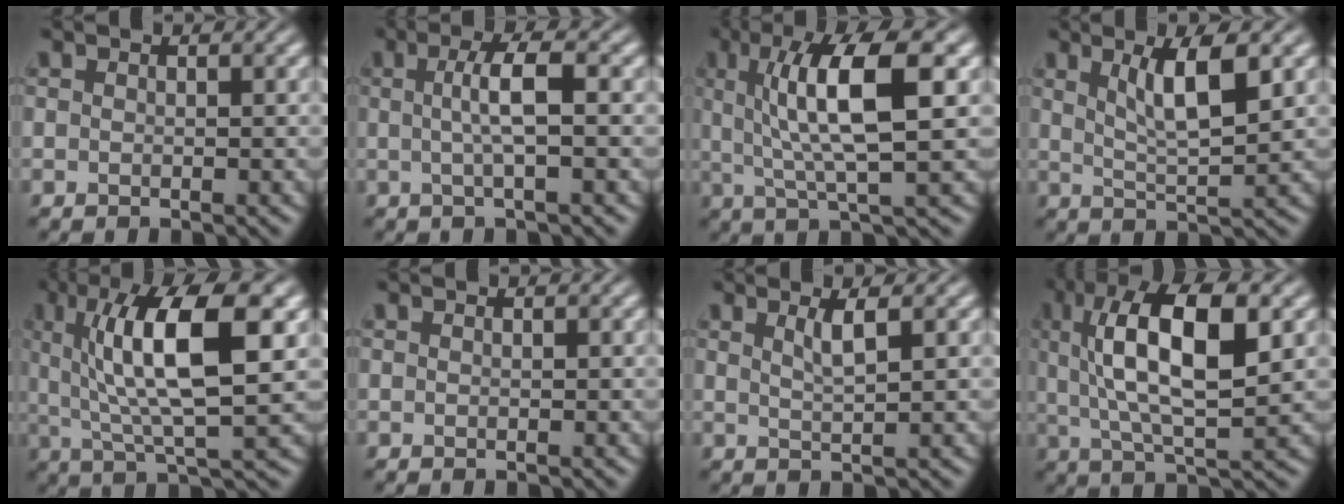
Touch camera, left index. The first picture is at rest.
{"total": 3.3, "force": [0.1, 0.6, 3.3], "torque": [-0.063, 0.005, 0.000]}
{"total": 8.3, "force": [1.9, 1.9, 7.9], "torque": [-0.132, 0.004, 0.035]}
{"total": 5.0, "force": [2.0, 1.1, 4.5], "torque": [-0.077, -0.004, 0.037]}
{"total": 10.1, "force": [2.6, 2.5, 9.5], "torque": [-0.152, 0.003, 0.049]}
{"total": 0.0}
{"total": 2.1, "force": [0.9, 0.5, 1.8], "torque": [-0.028, 0.001, 0.014]}
{"total": 10.5, "force": [2.4, 3.6, 9.6], "torque": [-0.170, 0.011, 0.041]}